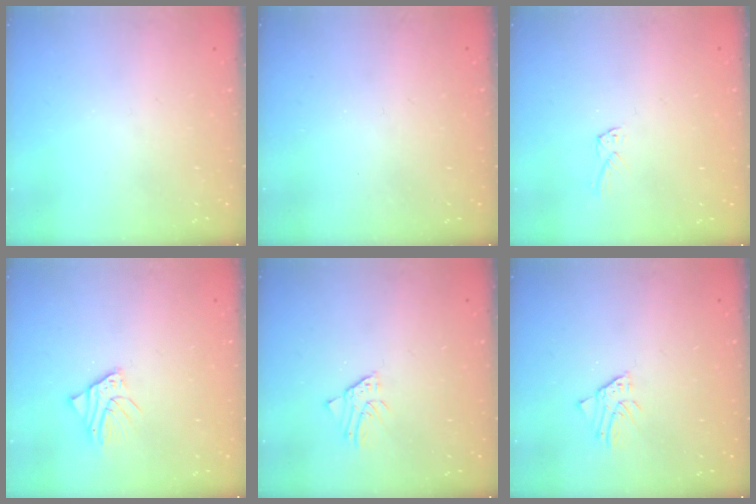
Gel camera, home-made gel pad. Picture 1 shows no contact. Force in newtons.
{"total": 0.7, "press": 0.7, "slide": 0.0}
{"total": 1.8, "press": 1.7, "slide": 0.1}
{"total": 2.9, "press": 2.8, "slide": 0.3}
{"total": 2.3, "press": 2.3, "slide": 0.1}
{"total": 2.3, "press": 2.3, "slide": 0.1}